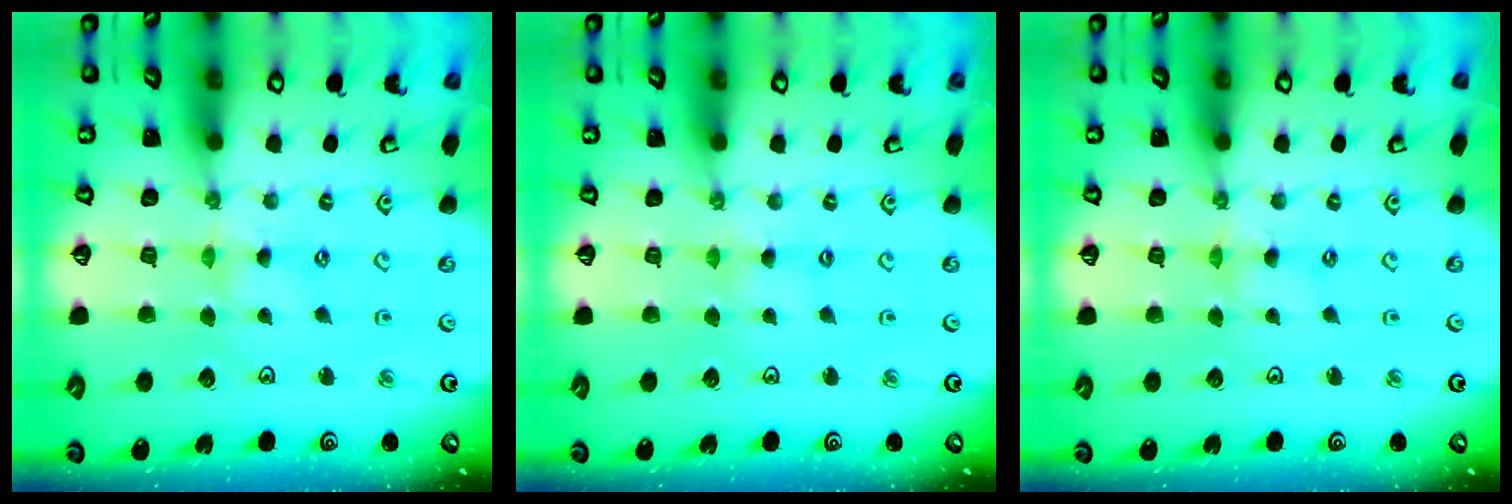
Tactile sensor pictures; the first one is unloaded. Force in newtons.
{"total": 2.0, "press": 2.0, "slide": 0.4}
{"total": 0.0}